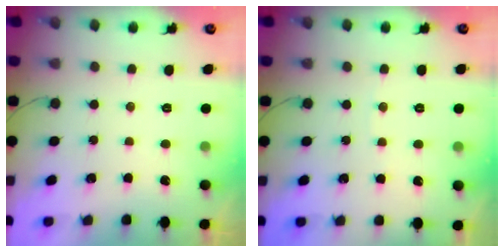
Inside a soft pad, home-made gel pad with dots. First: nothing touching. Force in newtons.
{"total": 1.6, "press": 1.6, "slide": 0.2}